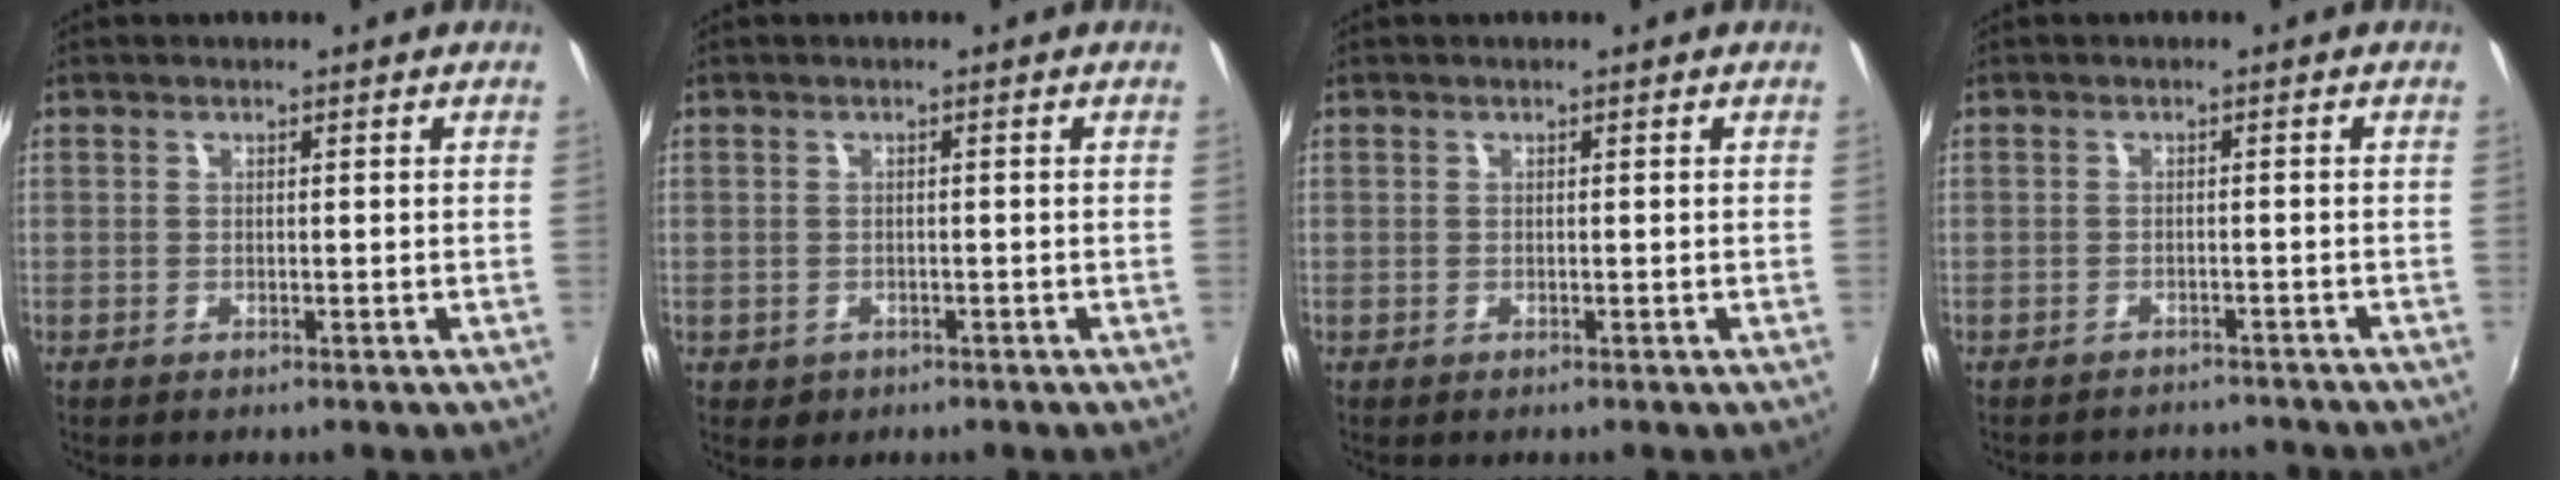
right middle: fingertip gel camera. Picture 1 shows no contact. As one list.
[{"total": 0.8, "force": [-0.2, 0.7, 0.3], "torque": [-0.003, -0.005, 0.001]}, {"total": 0.0}, {"total": 4.6, "force": [-4.5, 1.1, 0.6], "torque": [-0.015, 0.002, -0.059]}]